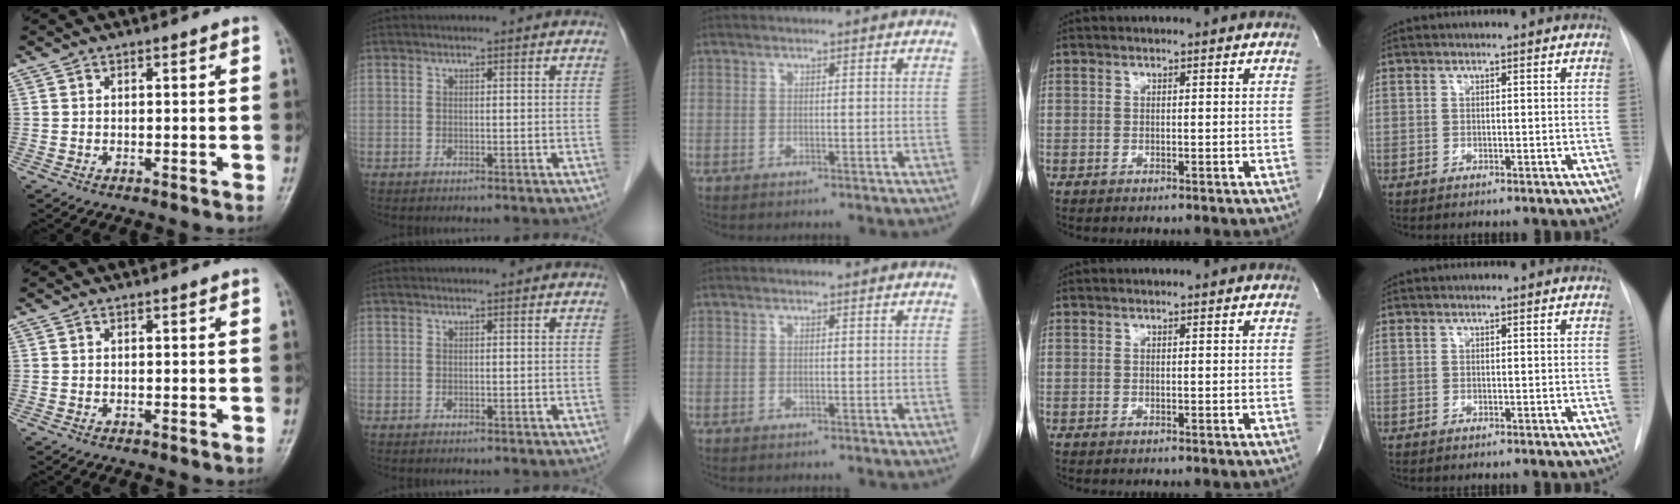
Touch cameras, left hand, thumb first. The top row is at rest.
{}